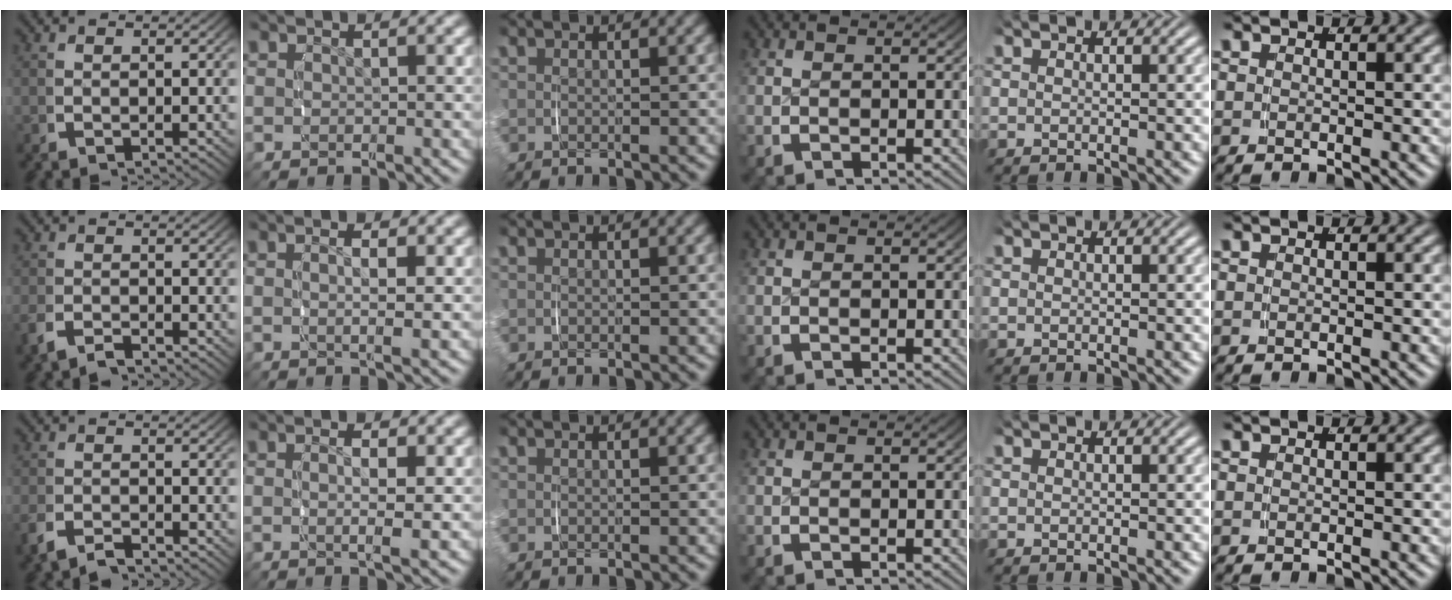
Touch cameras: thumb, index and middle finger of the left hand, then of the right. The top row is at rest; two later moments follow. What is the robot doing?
{"motion": "lift_and_place", "object": "pen bag"}